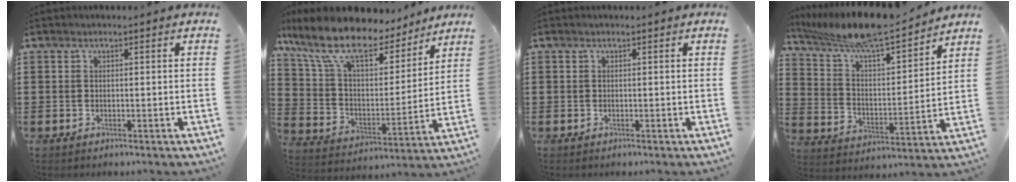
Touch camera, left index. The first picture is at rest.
{"total": 12.8, "force": [10.2, 3.6, 6.9], "torque": [-0.174, -0.056, 0.176]}
{"total": 0.0}
{"total": 9.6, "force": [8.5, 0.6, 4.2], "torque": [-0.116, -0.056, 0.145]}